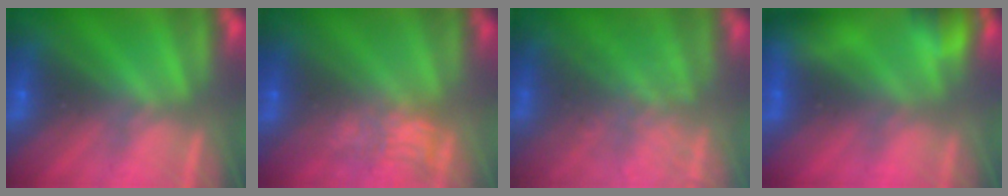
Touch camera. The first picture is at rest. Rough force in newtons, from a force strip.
{"total": 4.9}
{"total": 9.4}
{"total": 5.0}